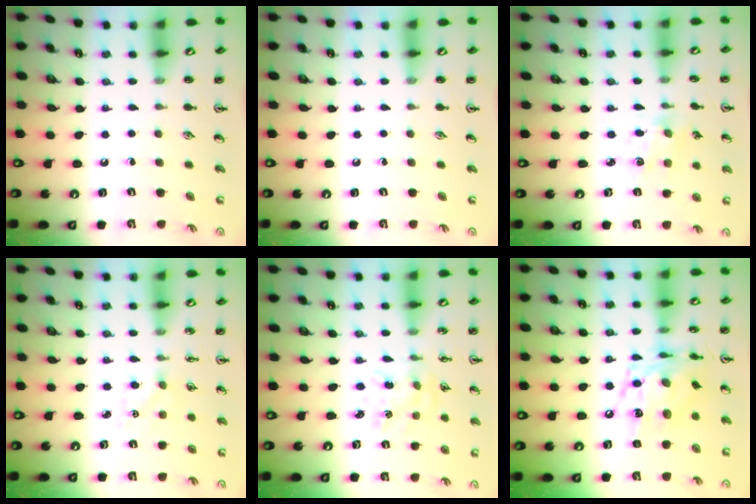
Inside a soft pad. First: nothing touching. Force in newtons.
{"total": 0.0}
{"total": 1.6, "press": 1.5, "slide": 0.4}
{"total": 4.2, "press": 4.1, "slide": 0.5}
{"total": 1.7, "press": 1.7, "slide": 0.3}
{"total": 12.8, "press": 12.7, "slide": 0.9}